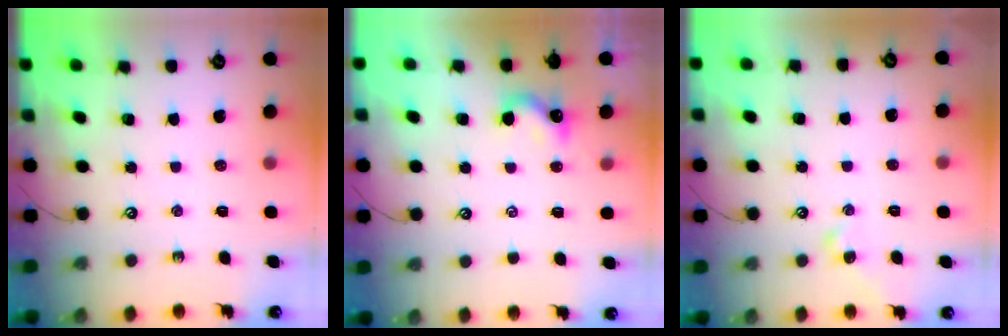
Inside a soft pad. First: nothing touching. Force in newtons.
{"total": 1.3, "press": 1.2, "slide": 0.4}
{"total": 2.0, "press": 1.9, "slide": 0.6}